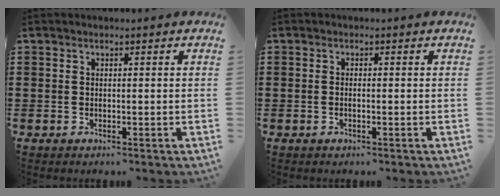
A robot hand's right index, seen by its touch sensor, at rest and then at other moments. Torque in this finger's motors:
{"motor_torque": [0.27, 1.87, -0.05, -0.01]}